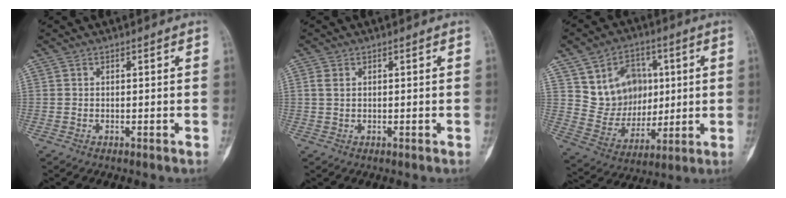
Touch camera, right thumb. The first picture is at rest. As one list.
[{"total": 1.7, "force": [0.5, 1.1, 1.2], "torque": [-0.029, 0.003, 0.012]}, {"total": 15.0, "force": [4.4, 12.0, 7.8], "torque": [-0.077, -0.013, 0.093]}]